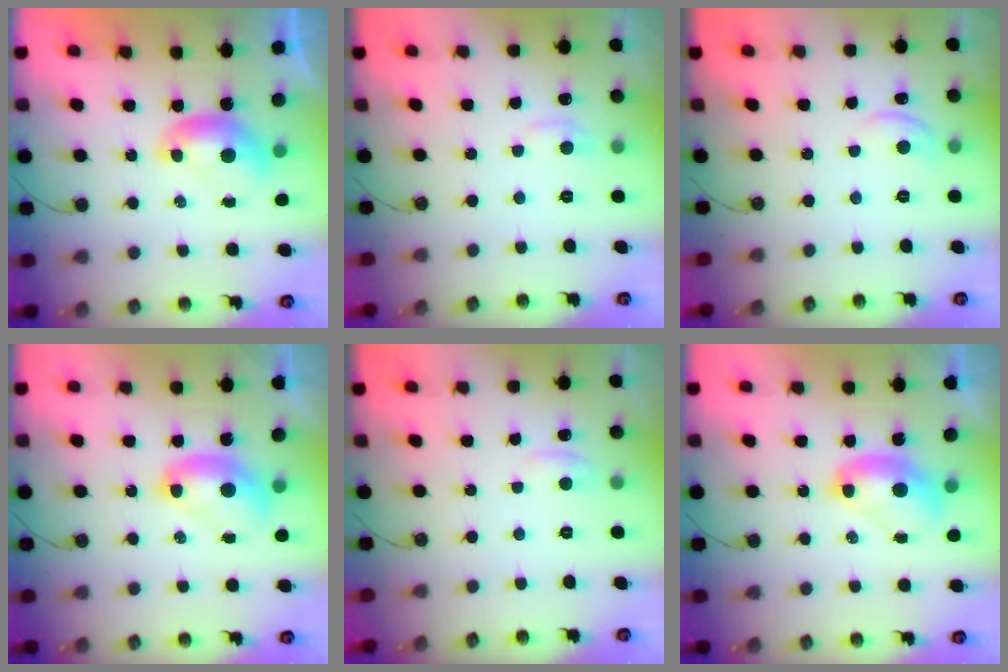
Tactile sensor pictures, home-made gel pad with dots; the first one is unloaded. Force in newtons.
{"total": 1.0, "press": 0.6, "slide": 0.9}
{"total": 1.5, "press": 1.3, "slide": 0.7}
{"total": 2.7, "press": 2.7, "slide": 0.1}
{"total": 1.7, "press": 1.6, "slide": 0.6}
{"total": 2.7, "press": 2.7, "slide": 0.1}